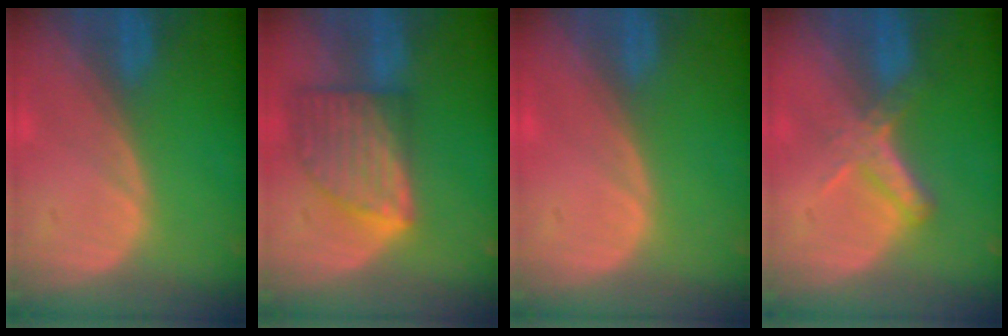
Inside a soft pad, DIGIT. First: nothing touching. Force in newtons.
{"total": 8.1, "press": 7.4, "slide": 3.4}
{"total": 0.7, "press": 0.0, "slide": 0.7}
{"total": 5.5, "press": 4.7, "slide": 2.7}